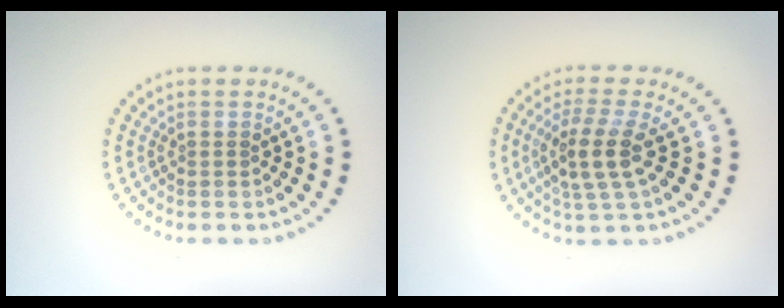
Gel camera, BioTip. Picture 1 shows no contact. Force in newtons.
{"total": 3.8, "press": 3.3, "slide": 2.0}